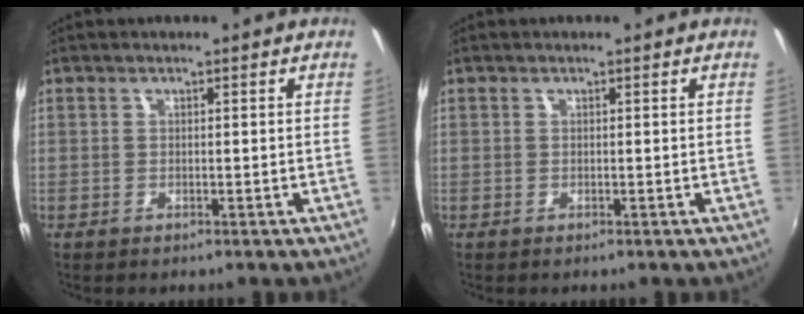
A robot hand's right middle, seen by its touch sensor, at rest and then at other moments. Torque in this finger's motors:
{"motor_torque": [-0.19, -0.07, -0.02, 0.00]}